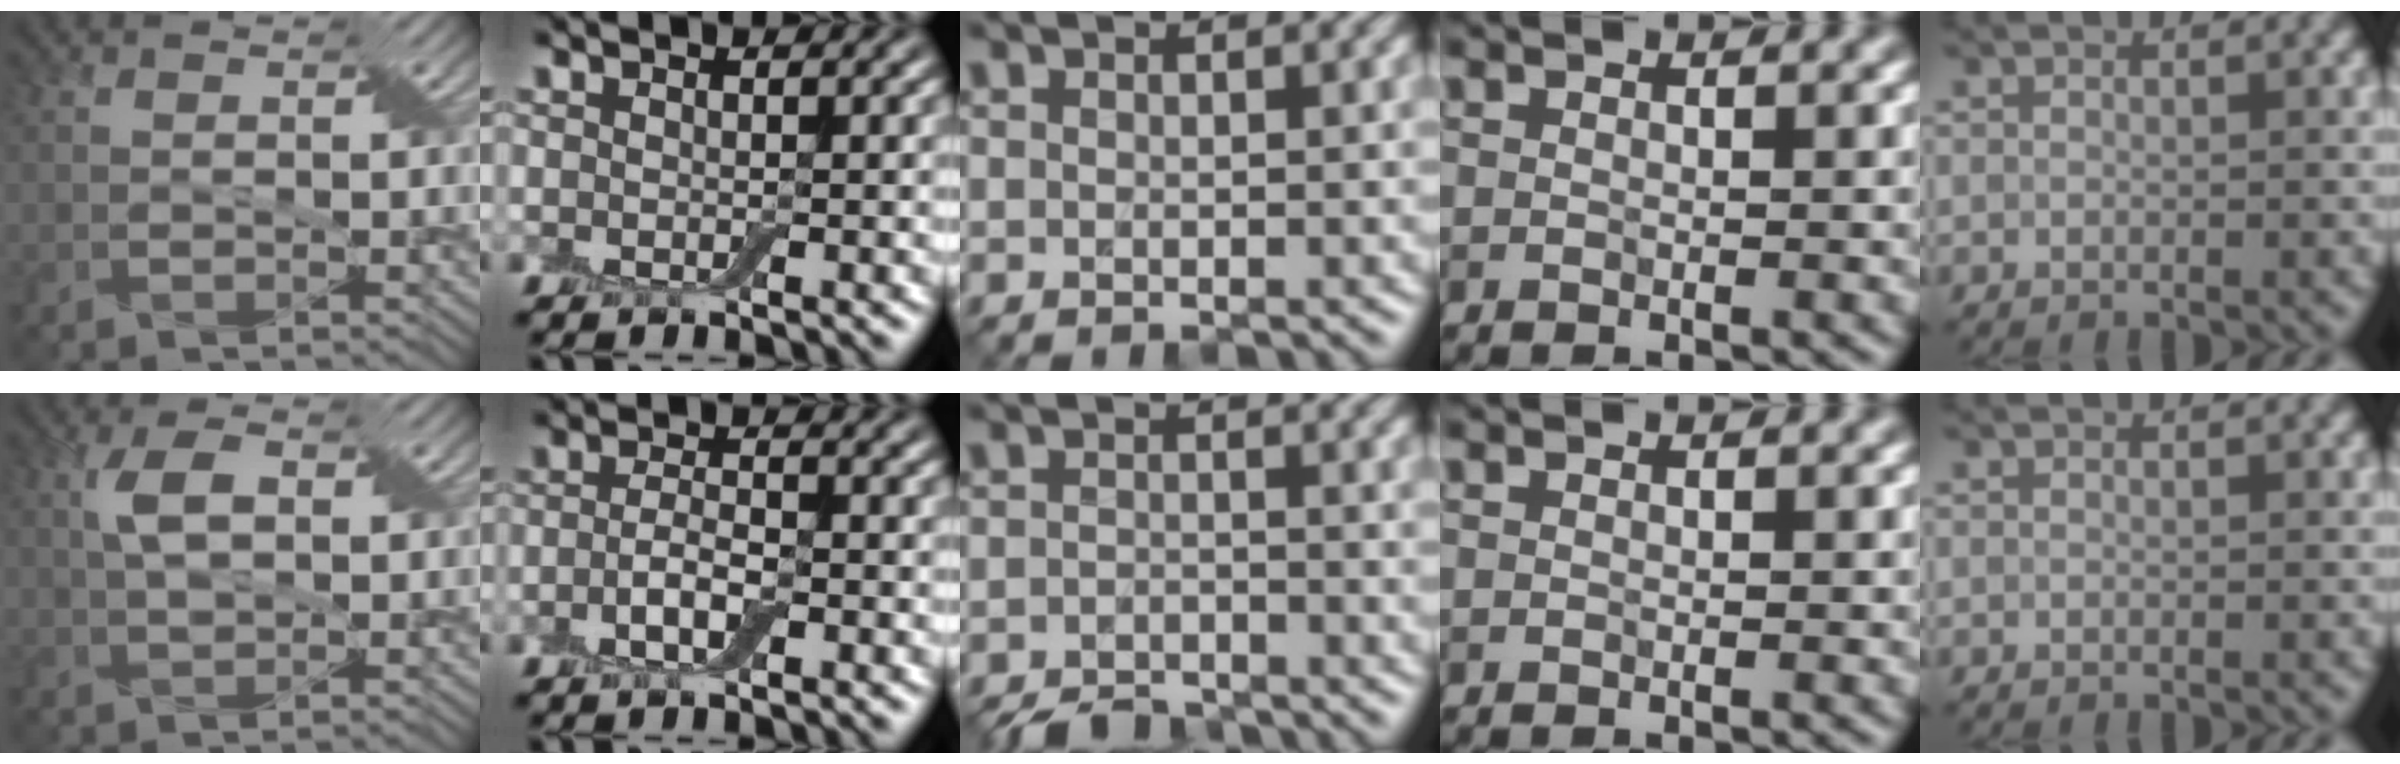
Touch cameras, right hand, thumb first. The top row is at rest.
{"thumb": {"total": 4.6, "force": [1.3, 2.0, 3.9], "torque": [-0.084, 0.009, 0.024]}, "index": {"total": 2.5, "force": [-0.9, 0.9, 2.1], "torque": [-0.046, 0.001, -0.023]}, "middle": {"total": 3.5, "force": [-3.4, 0.7, 0.7], "torque": [-0.008, -0.007, -0.062]}}